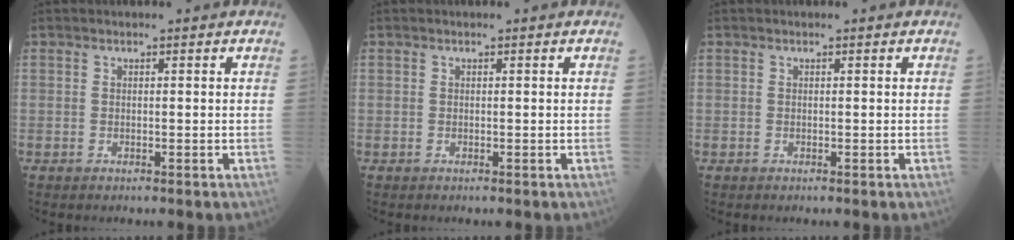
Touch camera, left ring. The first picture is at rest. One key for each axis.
{"total": 0.0}
{"total": 0.0}